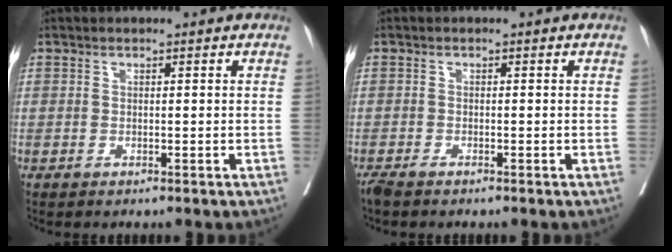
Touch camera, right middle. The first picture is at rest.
{"total": 1.6, "force": [-1.3, 0.3, 0.8], "torque": [-0.018, -0.005, -0.023]}